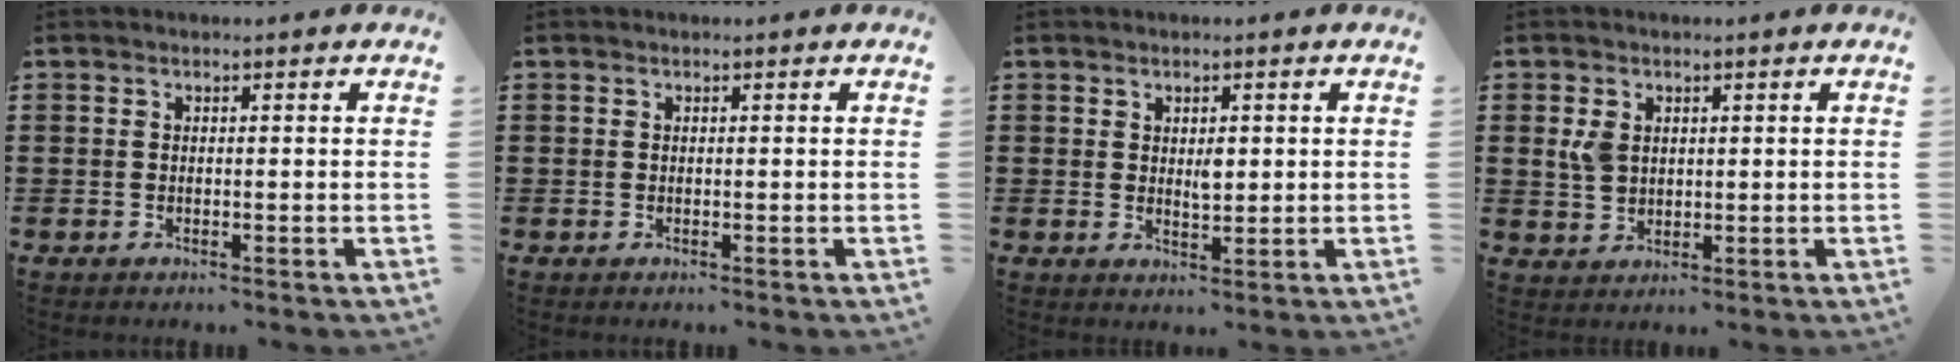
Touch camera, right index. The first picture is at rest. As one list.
[{"total": 0.0}, {"total": 2.4, "force": [0.7, 1.2, 2.0], "torque": [-0.025, -0.004, 0.008]}, {"total": 3.5, "force": [1.0, 2.6, 2.1], "torque": [-0.049, 0.010, 0.018]}]